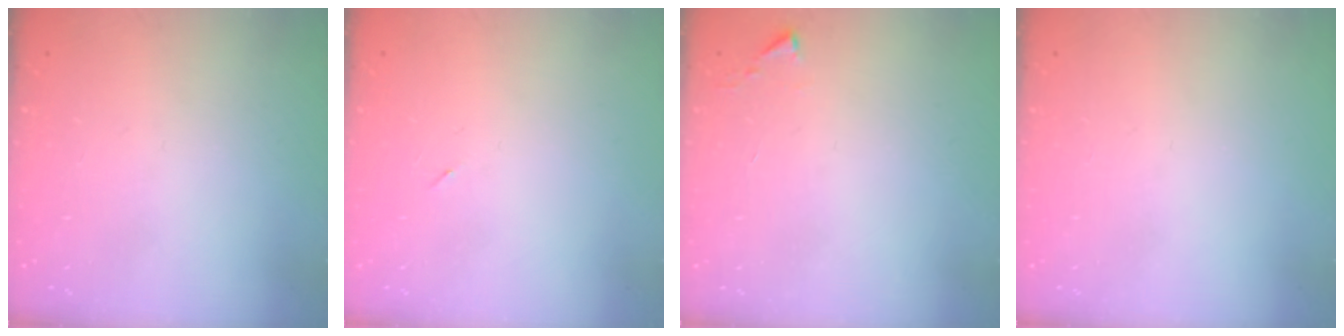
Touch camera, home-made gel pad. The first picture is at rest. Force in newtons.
{"total": 2.2, "press": 1.9, "slide": 1.2}
{"total": 1.1, "press": 1.1, "slide": 0.1}
{"total": 0.0}